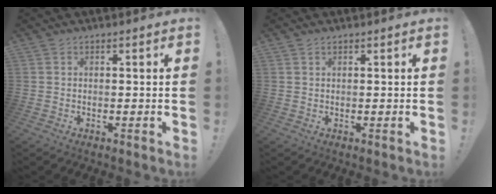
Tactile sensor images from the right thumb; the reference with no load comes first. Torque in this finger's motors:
{"motor_torque": [0.10, -0.20, -0.08, -0.06, -0.04]}